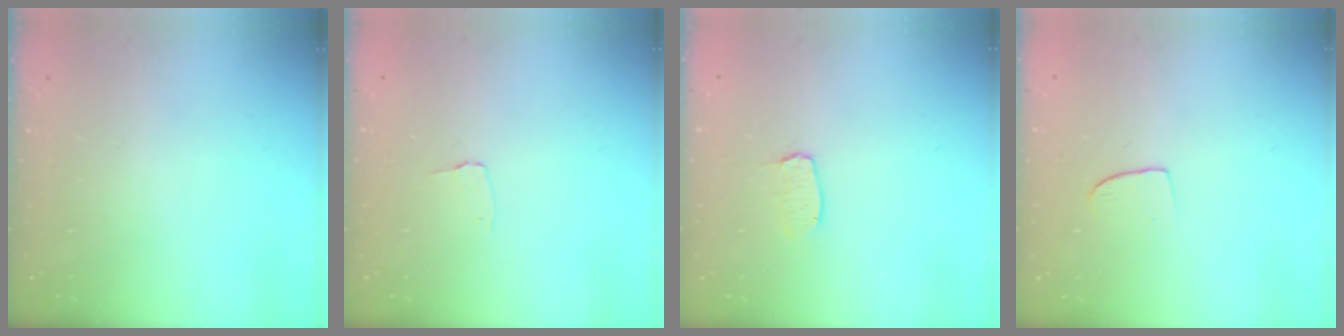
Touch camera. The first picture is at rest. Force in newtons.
{"total": 2.7, "press": 2.7, "slide": 0.3}
{"total": 4.0, "press": 4.0, "slide": 0.3}
{"total": 6.3, "press": 6.3, "slide": 0.5}